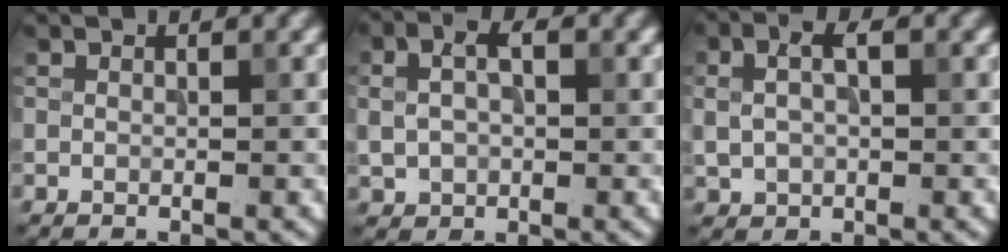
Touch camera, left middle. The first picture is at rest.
{"total": 4.2, "force": [0.7, 2.9, 2.9], "torque": [-0.060, 0.011, 0.012]}
{"total": 3.6, "force": [0.7, 2.3, 2.6], "torque": [-0.055, 0.008, 0.014]}